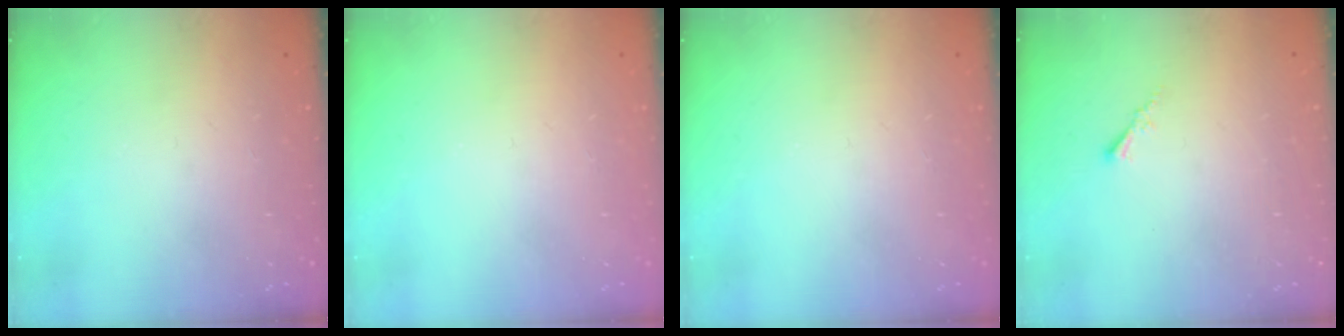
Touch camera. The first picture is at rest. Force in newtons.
{"total": 0.0}
{"total": 0.0}
{"total": 0.5, "press": 0.4, "slide": 0.3}